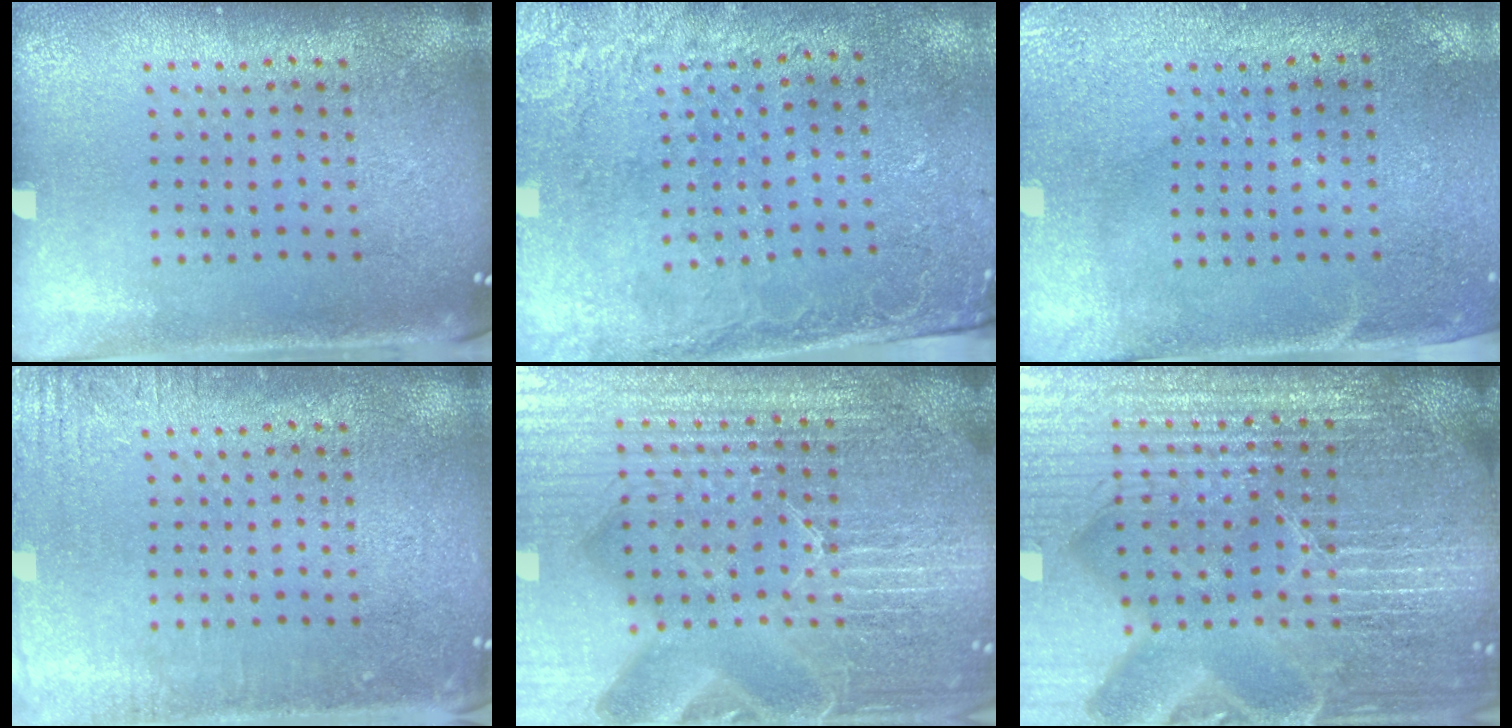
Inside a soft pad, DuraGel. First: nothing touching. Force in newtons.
{"total": 2.5, "press": 1.9, "slide": 1.6}
{"total": 3.0, "press": 2.4, "slide": 1.8}
{"total": 2.5, "press": 2.5, "slide": 0.3}
{"total": 6.7, "press": 5.9, "slide": 3.2}
{"total": 7.2, "press": 6.3, "slide": 3.4}